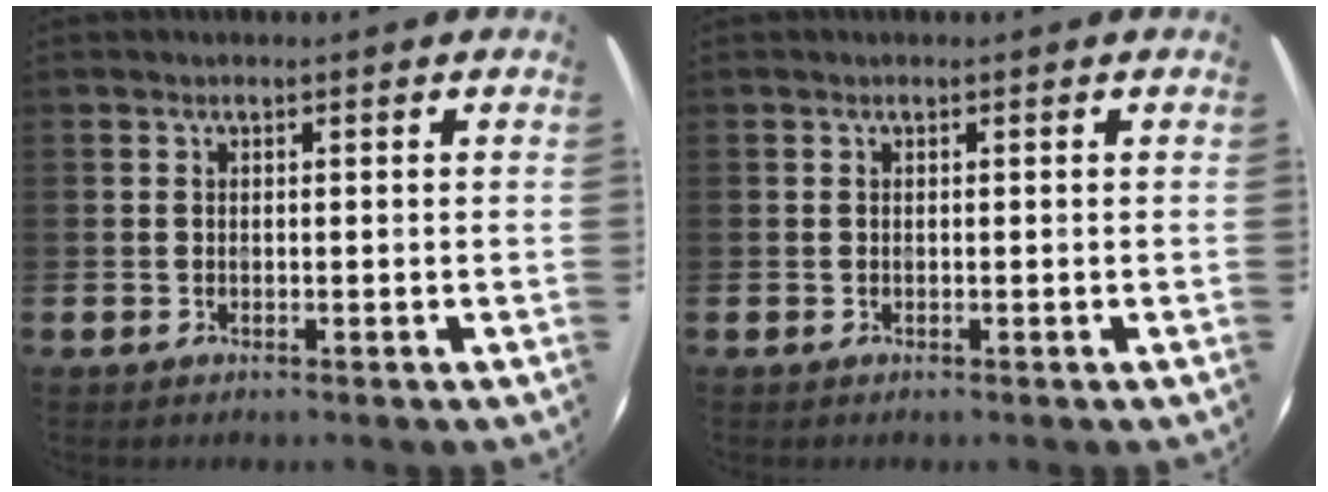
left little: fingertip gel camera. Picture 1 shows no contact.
{"total": 0.0}